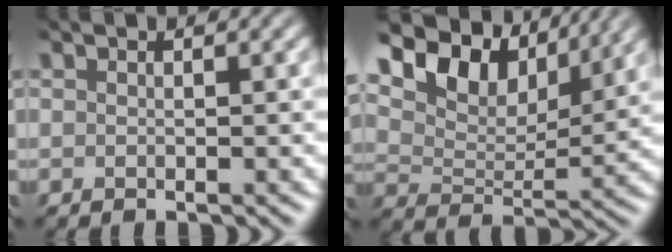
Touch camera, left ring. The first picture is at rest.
{"total": 9.4, "force": [6.1, 4.9, 5.2], "torque": [-0.102, 0.009, 0.089]}